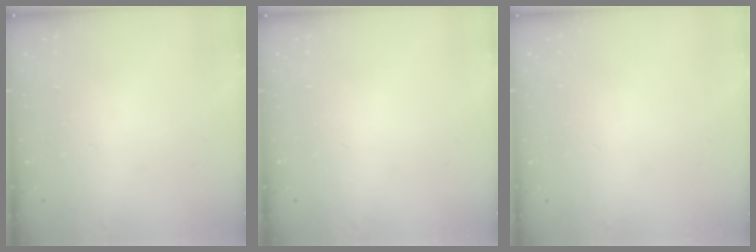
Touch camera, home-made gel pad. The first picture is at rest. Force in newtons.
{"total": 0.0}
{"total": 0.0}